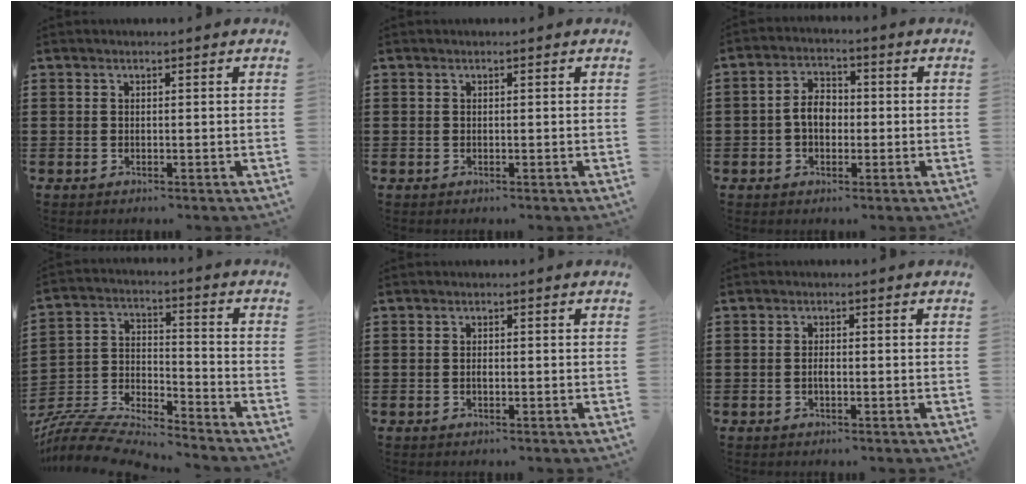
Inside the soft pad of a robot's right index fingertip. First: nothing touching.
{"total": 0.0}
{"total": 4.4, "force": [-0.6, 2.9, 3.3], "torque": [-0.071, 0.006, -0.015]}
{"total": 7.2, "force": [-7.0, 1.1, 1.5], "torque": [-0.049, -0.005, -0.145]}
{"total": 0.7, "force": [-0.2, 0.4, 0.6], "torque": [-0.013, -0.001, -0.005]}
{"total": 1.2, "force": [-0.4, 0.5, 1.1], "torque": [-0.020, 0.001, -0.007]}